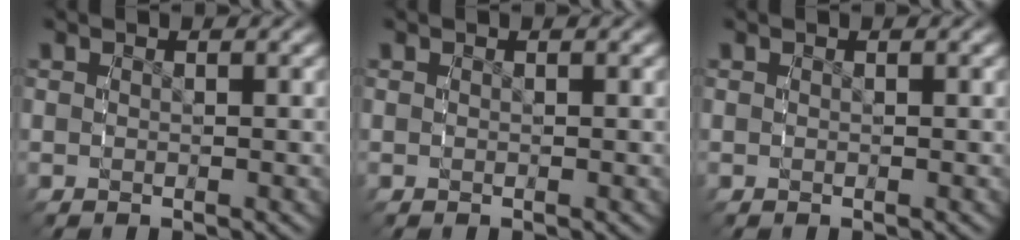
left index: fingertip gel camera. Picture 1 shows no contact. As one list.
[{"total": 0.0}, {"total": 0.0}]